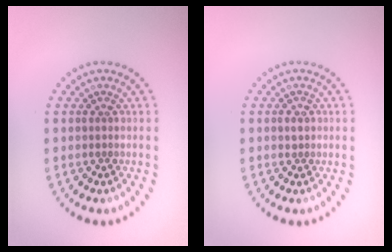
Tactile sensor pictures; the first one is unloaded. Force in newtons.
{"total": 0.5, "press": 0.5, "slide": 0.2}